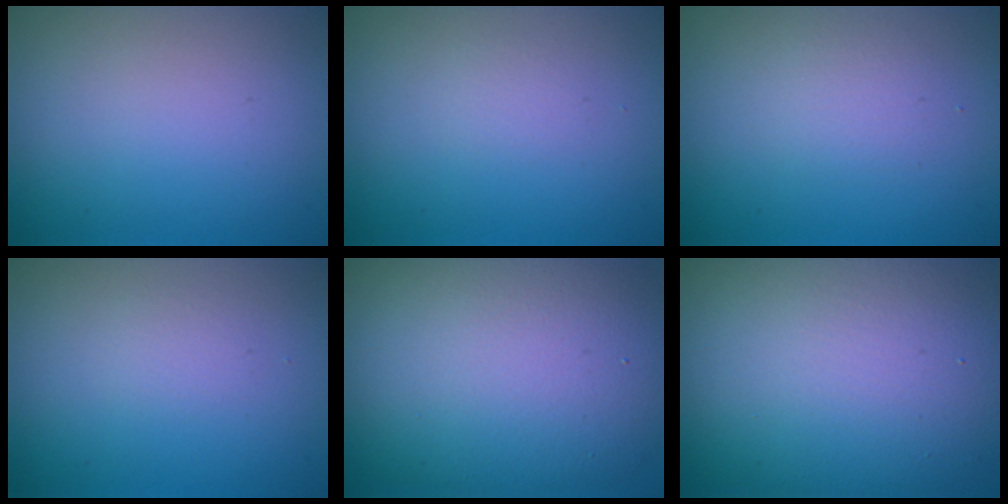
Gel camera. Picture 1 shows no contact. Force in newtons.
{"total": 0.8, "press": 0.8, "slide": 0.1}
{"total": 1.6, "press": 1.6, "slide": 0.1}
{"total": 0.8, "press": 0.8, "slide": 0.1}
{"total": 13.1, "press": 13.1, "slide": 0.6}
{"total": 15.5, "press": 15.5, "slide": 0.5}